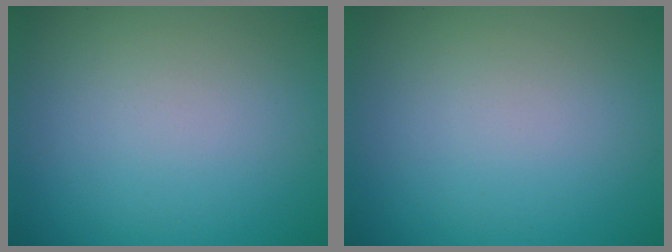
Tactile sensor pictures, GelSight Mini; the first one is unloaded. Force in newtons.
{"total": 0.0}